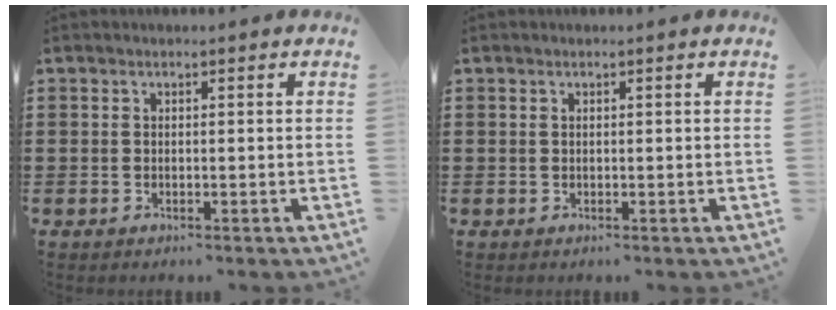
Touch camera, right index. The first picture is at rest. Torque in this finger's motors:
{"motor_torque": [0.62, 0.41, 0.04, 0.02]}